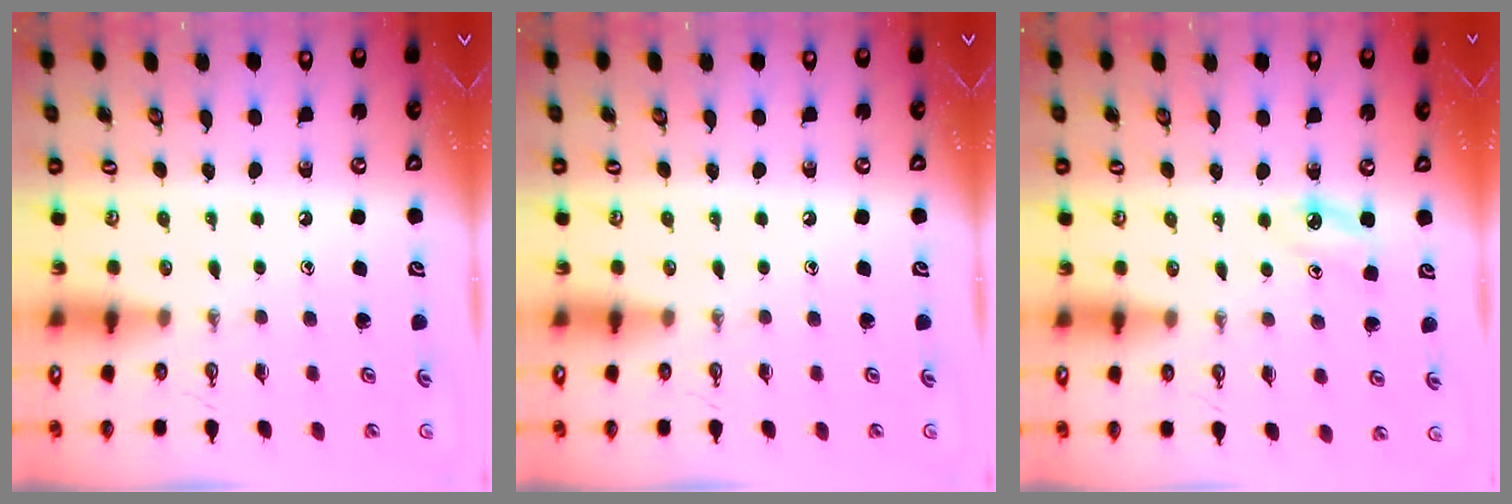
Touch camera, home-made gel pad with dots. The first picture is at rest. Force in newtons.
{"total": 0.0}
{"total": 5.1, "press": 5.1, "slide": 0.6}